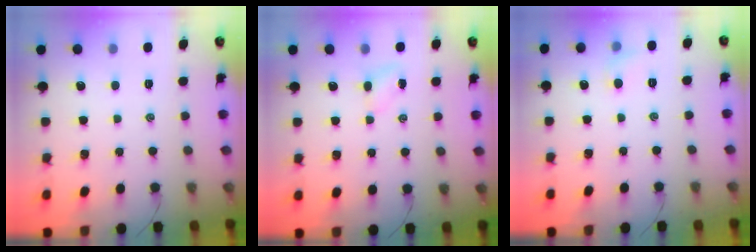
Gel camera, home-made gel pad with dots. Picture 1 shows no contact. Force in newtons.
{"total": 2.8, "press": 2.6, "slide": 1.0}
{"total": 4.8, "press": 4.6, "slide": 1.5}